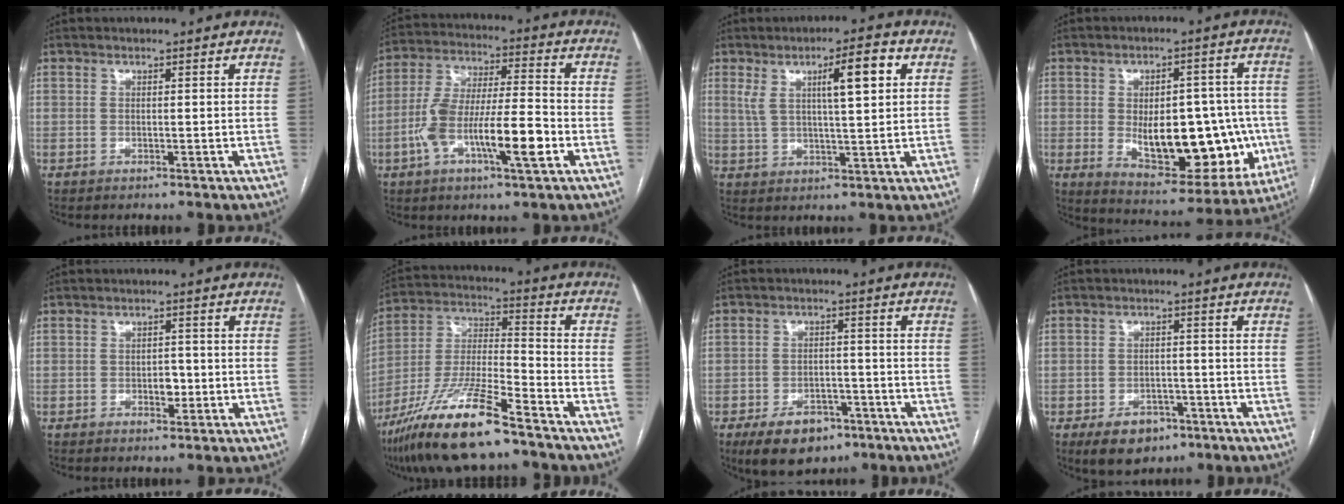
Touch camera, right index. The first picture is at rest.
{"total": 14.1, "force": [-4.6, 2.6, 13.0], "torque": [-0.245, 0.007, -0.080]}
{"total": 8.5, "force": [3.2, 1.0, 7.8], "torque": [-0.133, 0.014, 0.053]}
{"total": 19.2, "force": [-2.9, 9.1, 16.6], "torque": [-0.221, 0.014, -0.012]}
{"total": 2.4, "force": [-0.6, 1.5, 1.8], "torque": [-0.022, 0.003, -0.005]}
{"total": 16.8, "force": [-11.7, 2.1, 11.8], "torque": [-0.251, -0.025, -0.215]}
{"total": 8.3, "force": [-5.1, 4.8, 4.4], "torque": [-0.075, 0.000, -0.075]}
{"total": 6.5, "force": [-3.7, 4.3, 3.1], "torque": [-0.049, 0.001, -0.049]}